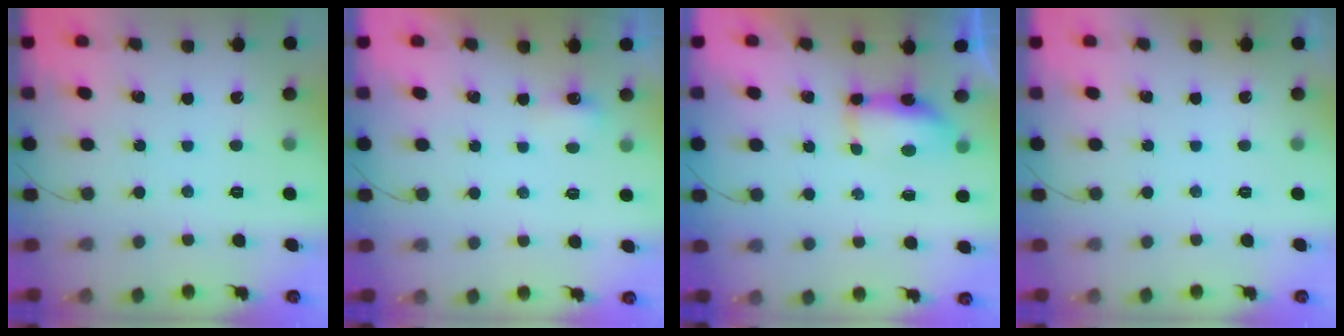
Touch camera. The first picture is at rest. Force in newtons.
{"total": 3.3, "press": 3.1, "slide": 1.0}
{"total": 7.1, "press": 7.0, "slide": 1.4}
{"total": 7.1, "press": 1.6, "slide": 6.9}